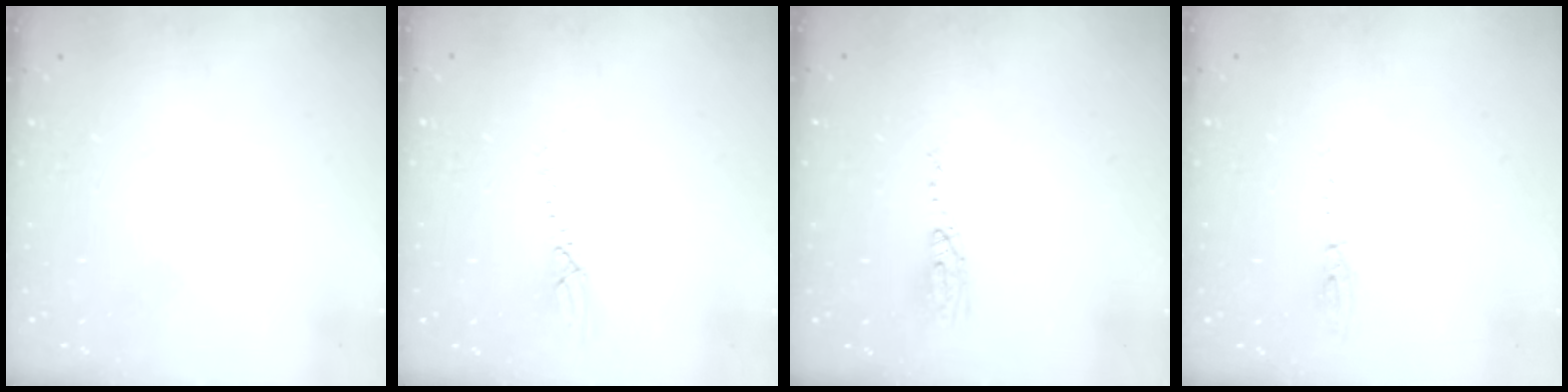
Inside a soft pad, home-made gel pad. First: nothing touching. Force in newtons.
{"total": 3.9, "press": 3.8, "slide": 0.4}
{"total": 5.0, "press": 4.7, "slide": 1.5}
{"total": 4.8, "press": 4.7, "slide": 1.0}